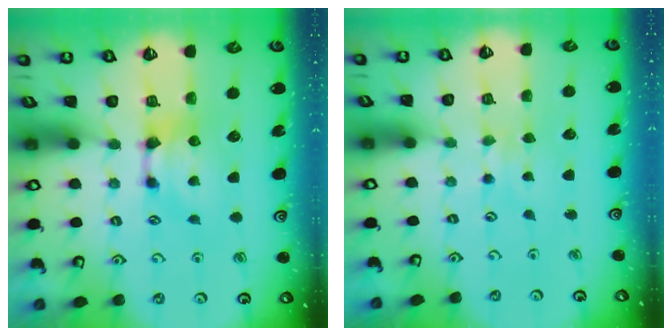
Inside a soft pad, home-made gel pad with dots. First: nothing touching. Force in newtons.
{"total": 2.8, "press": 2.7, "slide": 0.4}